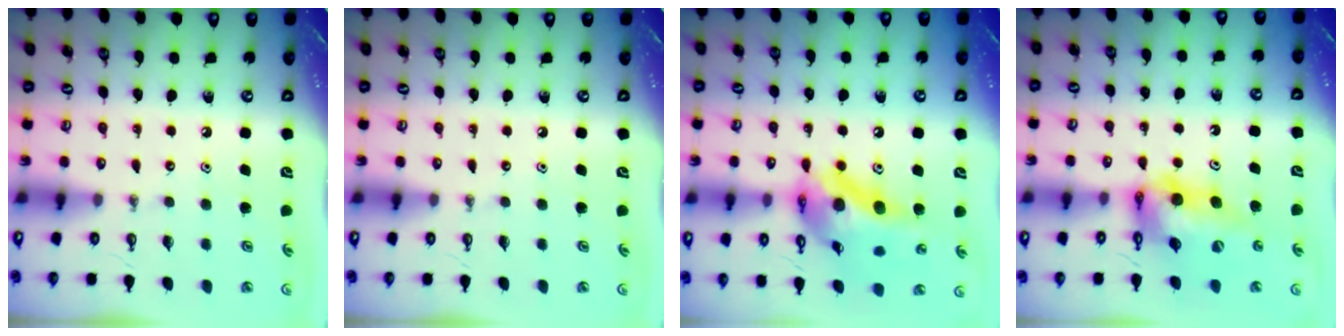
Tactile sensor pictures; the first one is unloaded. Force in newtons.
{"total": 0.0}
{"total": 18.0, "press": 17.9, "slide": 2.0}
{"total": 13.1, "press": 13.1, "slide": 1.5}